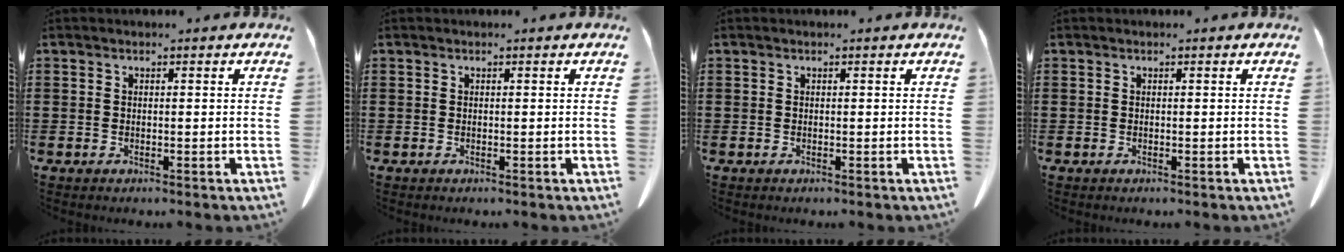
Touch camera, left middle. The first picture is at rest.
{"total": 0.0}
{"total": 0.0}
{"total": 0.0}